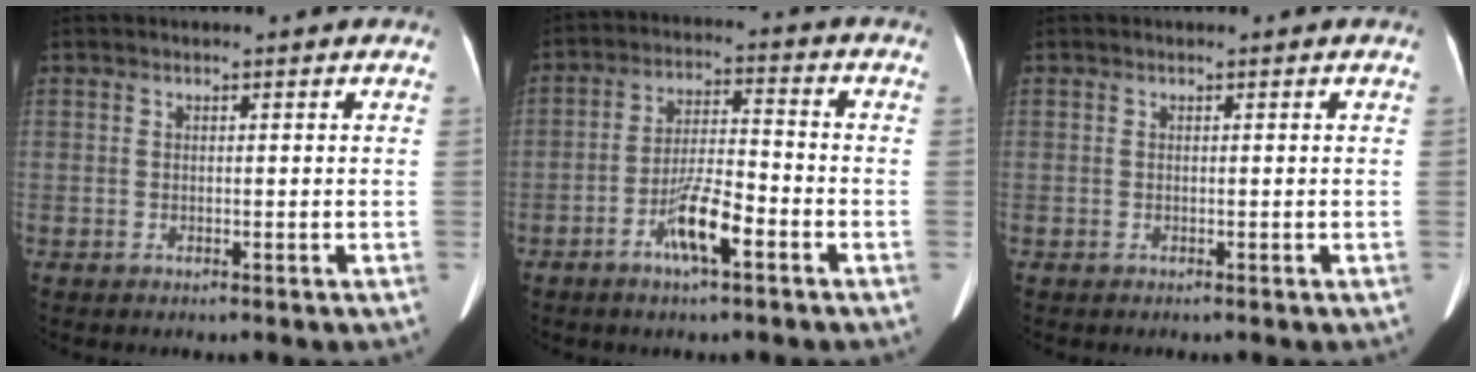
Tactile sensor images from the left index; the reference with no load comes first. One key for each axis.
{"total": 7.7, "fx": -3.9, "fy": 1.4, "fz": 6.6, "tx": -0.131, "ty": 0.002, "tz": -0.070}
{"total": 0.0}